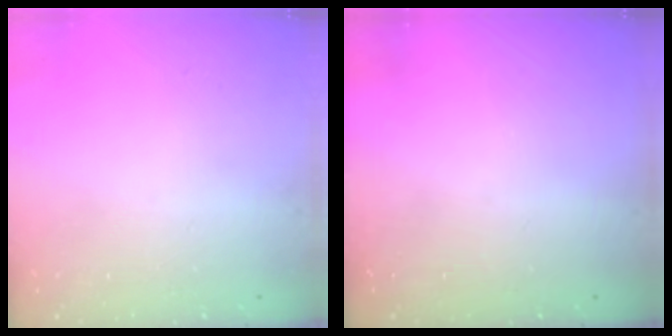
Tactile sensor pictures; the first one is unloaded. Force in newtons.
{"total": 0.0}